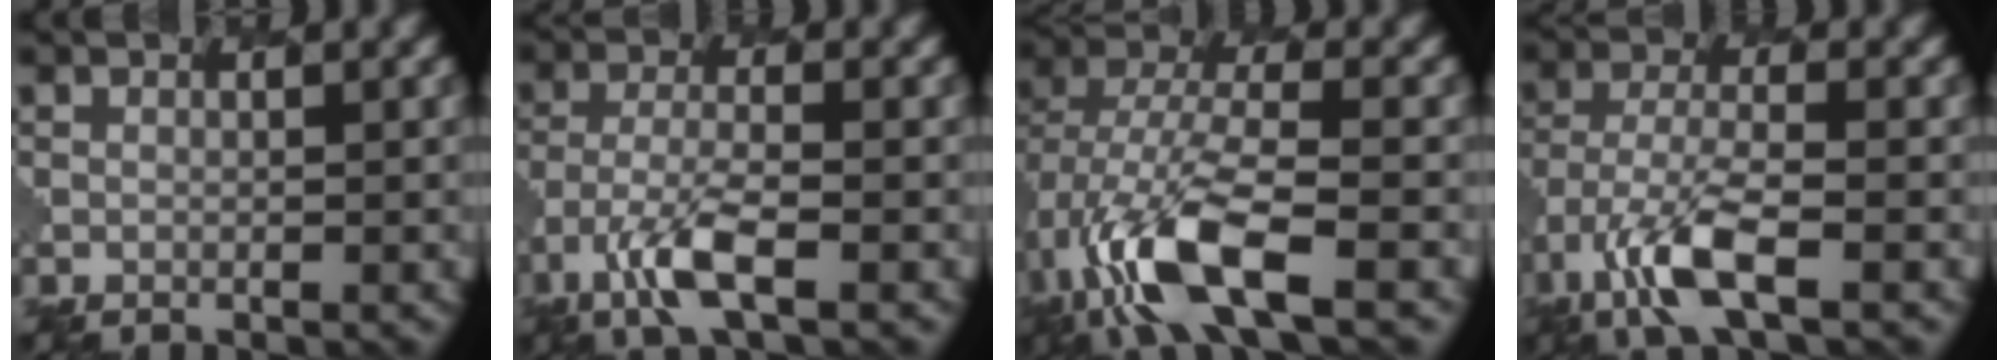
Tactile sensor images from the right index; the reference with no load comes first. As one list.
[{"total": 4.6, "force": [-2.5, 1.3, 3.6], "torque": [-0.081, -0.006, -0.054]}, {"total": 9.2, "force": [-3.7, 3.9, 7.5], "torque": [-0.163, 0.000, -0.074]}, {"total": 6.0, "force": [-3.2, 1.9, 4.7], "torque": [-0.102, -0.007, -0.069]}]